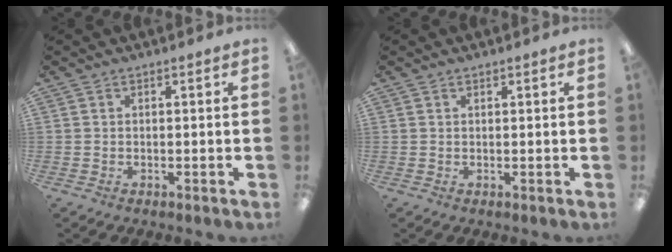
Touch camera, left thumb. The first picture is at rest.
{"total": 0.6, "force": [0.5, 0.2, 0.2], "torque": [-0.004, 0.000, 0.009]}